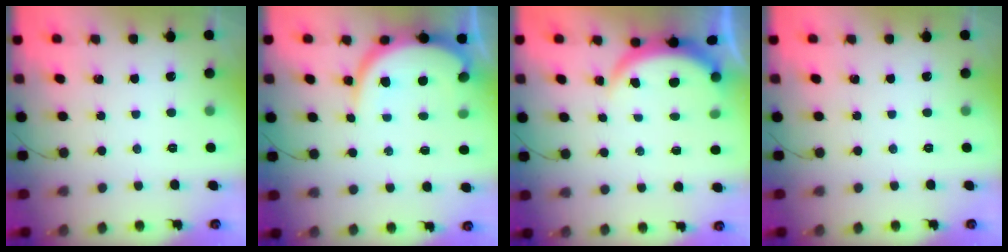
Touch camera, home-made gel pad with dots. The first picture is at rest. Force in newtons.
{"total": 9.0, "press": 9.0, "slide": 1.0}
{"total": 3.8, "press": 3.8, "slide": 0.3}
{"total": 0.0}